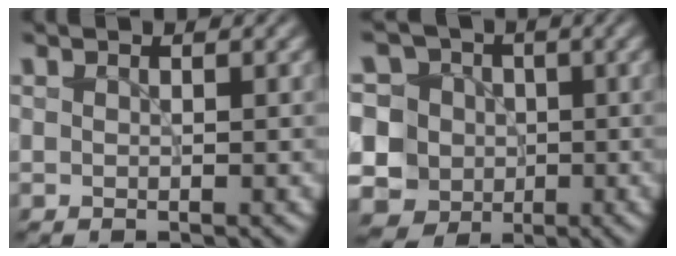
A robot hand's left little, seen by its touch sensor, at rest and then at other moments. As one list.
[{"total": 10.1, "force": [0.0, 9.4, 3.6], "torque": [-0.087, 0.026, -0.037]}]